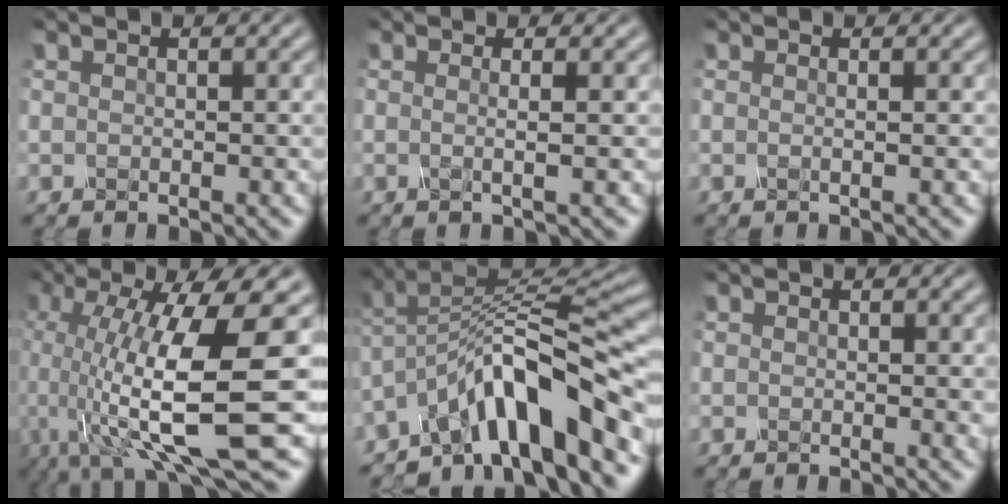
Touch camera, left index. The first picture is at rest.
{"total": 2.2, "force": [0.2, 0.8, 2.0], "torque": [-0.024, 0.002, -0.023]}
{"total": 1.1, "force": [0.0, 0.5, 1.0], "torque": [-0.011, -0.001, -0.012]}
{"total": 14.1, "force": [-1.7, 3.3, 13.6], "torque": [-0.239, -0.004, -0.019]}
{"total": 9.2, "force": [-5.9, 2.3, 6.7], "torque": [-0.086, 0.018, -0.108]}
{"total": 0.9, "force": [0.3, 0.3, 0.9], "torque": [-0.005, 0.000, 0.004]}